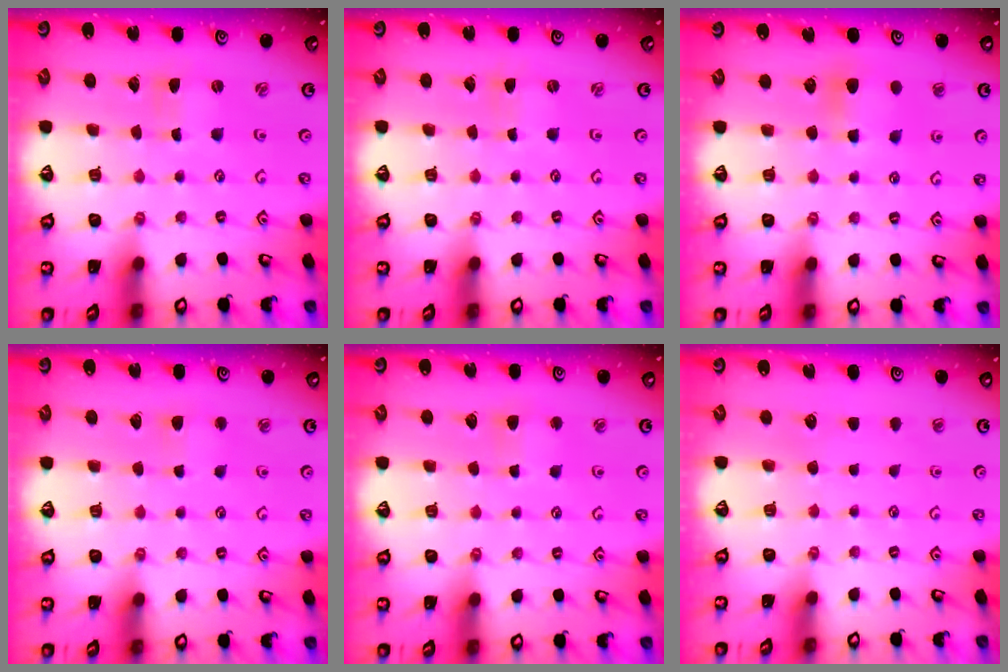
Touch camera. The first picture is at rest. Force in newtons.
{"total": 0.0}
{"total": 6.4, "press": 6.3, "slide": 0.9}
{"total": 2.9, "press": 2.8, "slide": 0.4}
{"total": 3.2, "press": 3.1, "slide": 0.7}
{"total": 0.0}